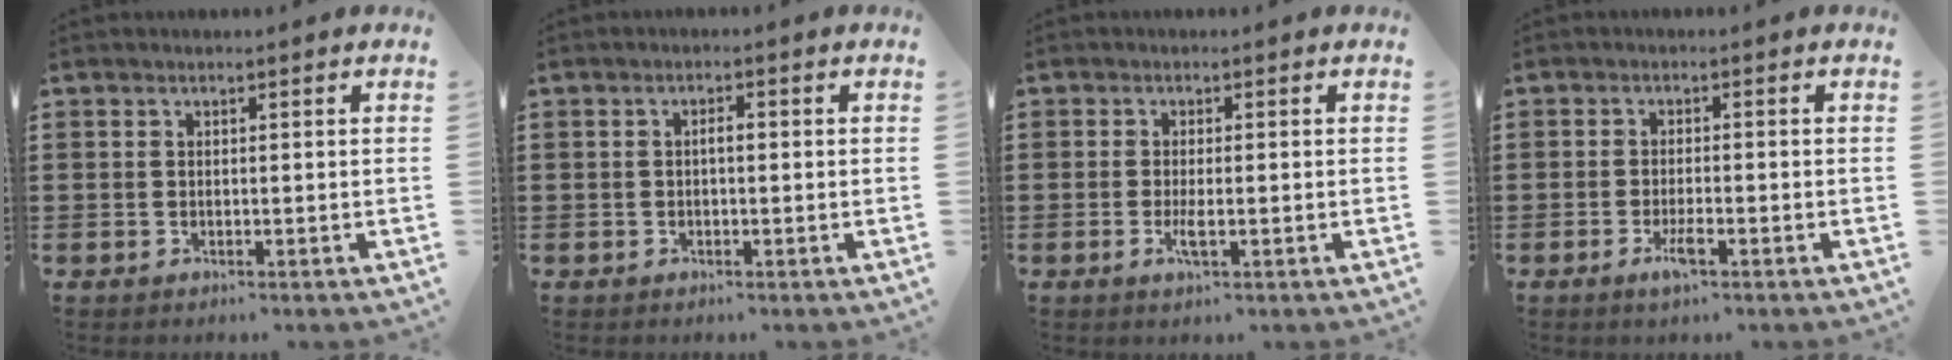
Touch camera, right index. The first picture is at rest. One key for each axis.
{"total": 1.4, "fx": -0.2, "fy": 0.4, "fz": 1.3, "tx": -0.025, "ty": 0.001, "tz": -0.004}
{"total": 2.5, "fx": -0.8, "fy": 0.3, "fz": 2.4, "tx": -0.055, "ty": -0.009, "tz": -0.019}
{"total": 2.5, "fx": -1.3, "fy": 0.4, "fz": 2.1, "tx": -0.049, "ty": -0.007, "tz": -0.027}